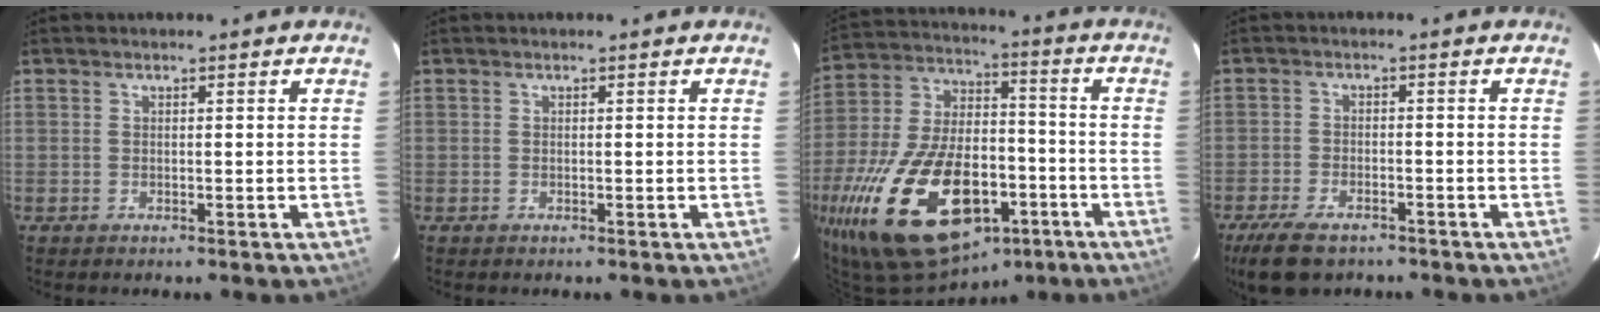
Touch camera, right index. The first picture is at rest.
{"total": 0.0}
{"total": 30.6, "force": [-14.9, 15.7, 21.6], "torque": [-0.443, -0.020, -0.231]}
{"total": 9.0, "force": [-6.6, 3.9, 4.6], "torque": [-0.121, -0.017, -0.120]}